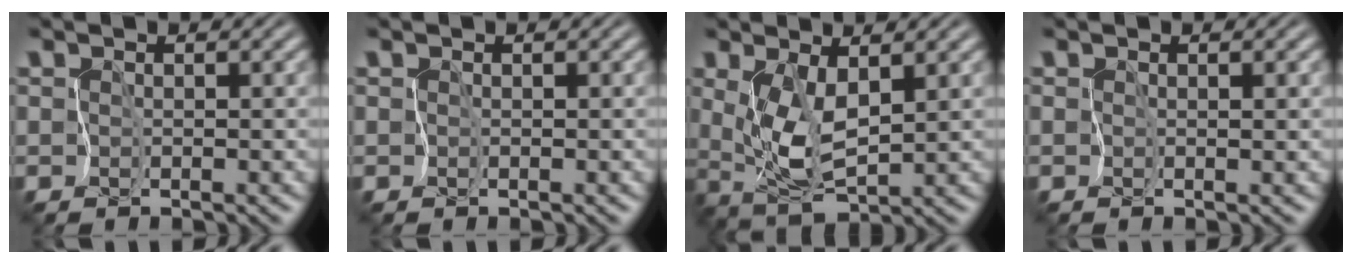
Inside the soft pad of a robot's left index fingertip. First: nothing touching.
{"total": 0.0}
{"total": 3.9, "force": [0.8, 1.3, 3.6], "torque": [-0.081, -0.013, 0.020]}
{"total": 1.0, "force": [0.2, 0.2, 1.0], "torque": [-0.014, -0.002, 0.004]}